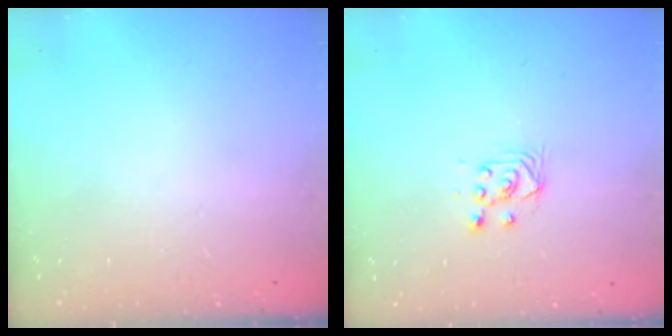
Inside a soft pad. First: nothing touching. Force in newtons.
{"total": 2.9, "press": 2.7, "slide": 1.0}